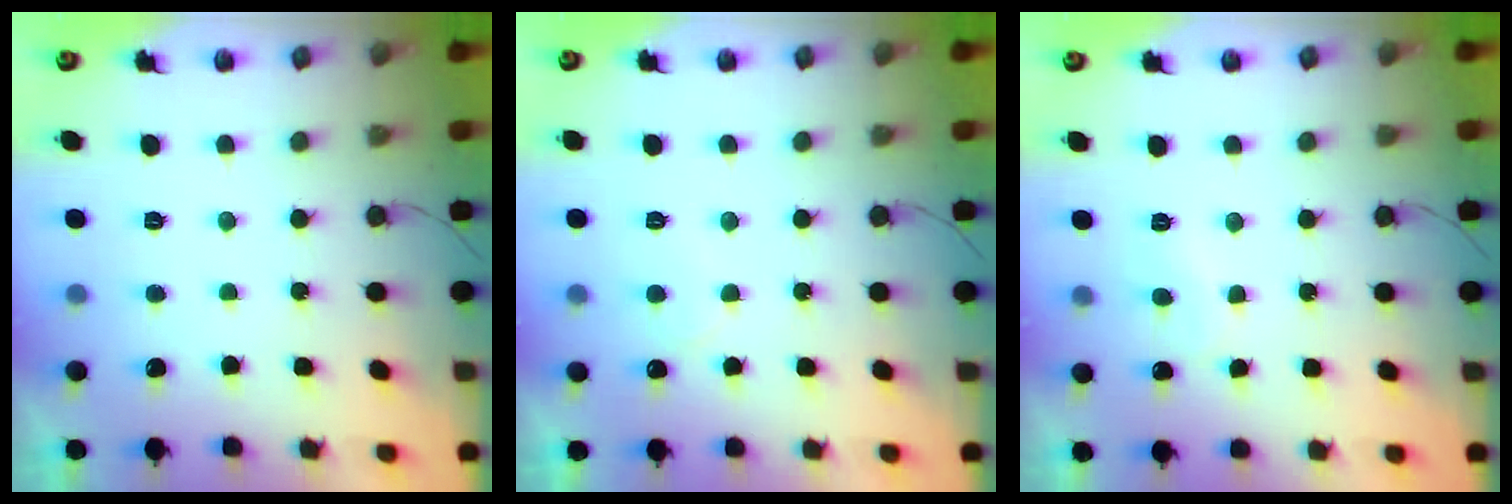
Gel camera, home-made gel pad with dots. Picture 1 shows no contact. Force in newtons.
{"total": 5.0, "press": 5.0, "slide": 0.4}
{"total": 4.8, "press": 4.8, "slide": 0.4}